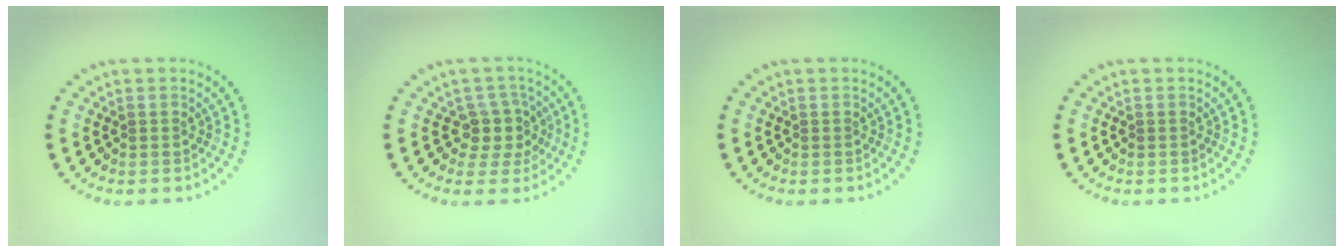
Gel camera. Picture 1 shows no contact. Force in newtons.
{"total": 2.9, "press": 2.3, "slide": 1.7}
{"total": 0.0}
{"total": 0.0}